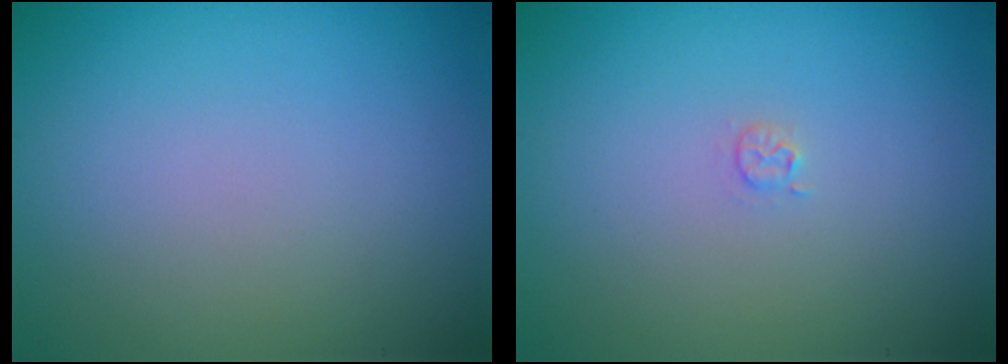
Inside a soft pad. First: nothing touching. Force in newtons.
{"total": 0.7, "press": 0.7, "slide": 0.1}